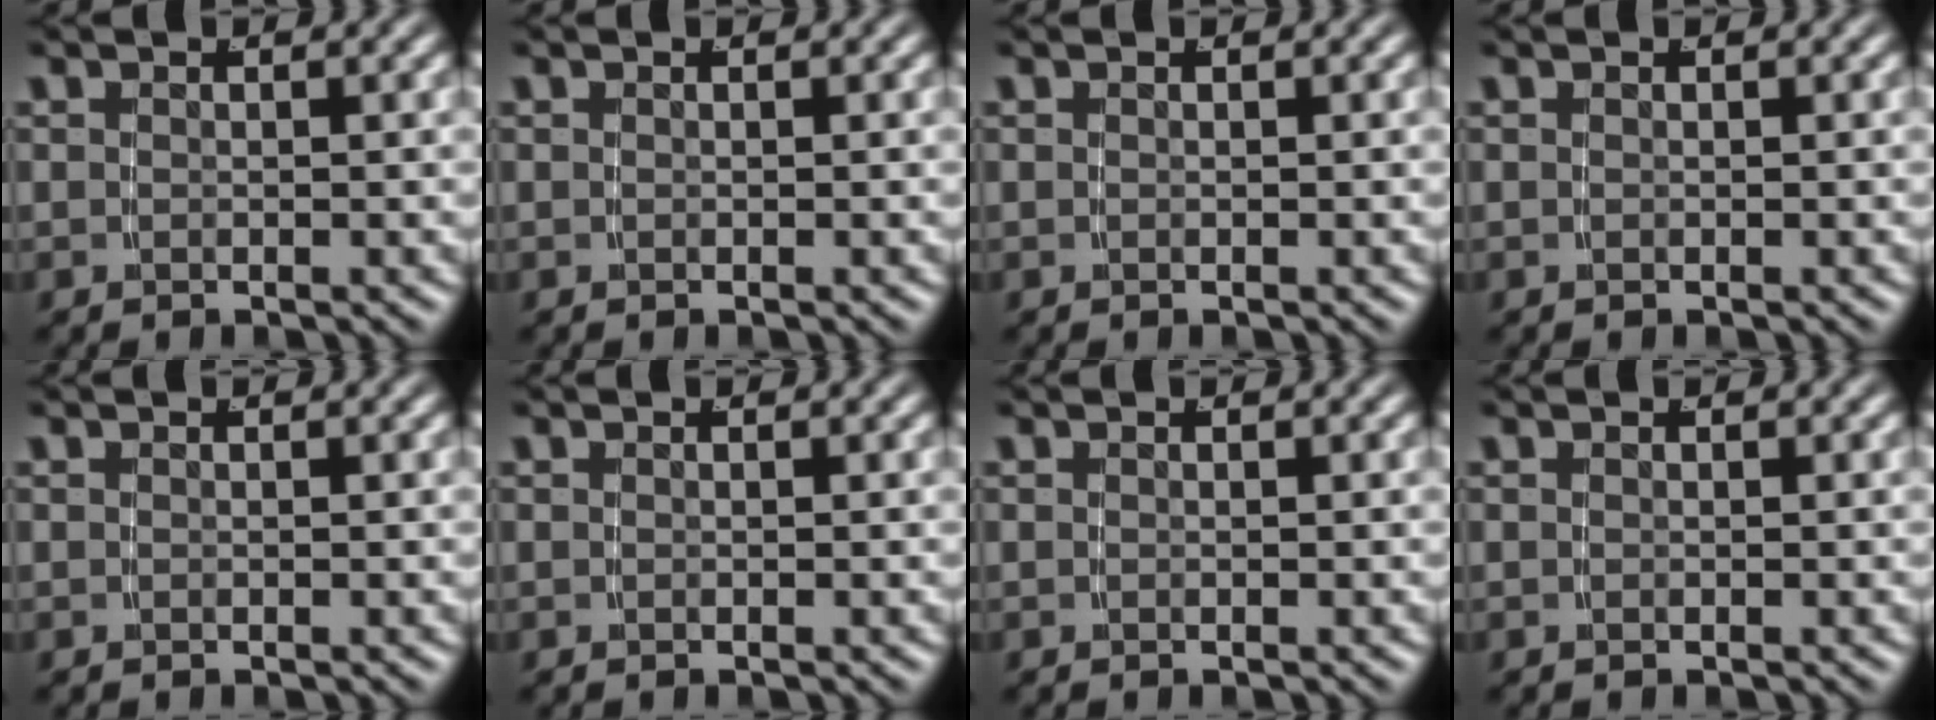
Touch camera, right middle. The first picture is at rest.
{"total": 0.0}
{"total": 0.0}
{"total": 0.0}
{"total": 0.0}
{"total": 0.0}
{"total": 0.0}
{"total": 0.0}